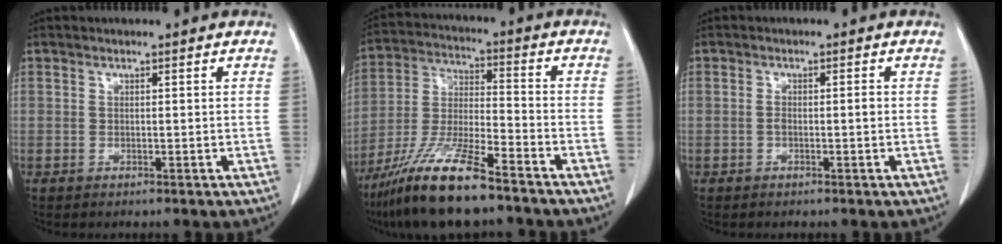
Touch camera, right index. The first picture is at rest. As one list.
[{"total": 14.4, "force": [-10.5, 1.8, 9.6], "torque": [-0.201, -0.025, -0.194]}, {"total": 1.7, "force": [-0.3, 0.5, 1.6], "torque": [-0.030, 0.001, -0.004]}]